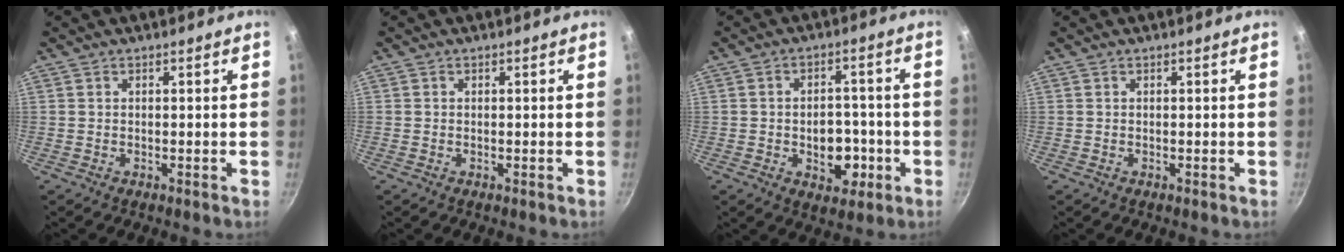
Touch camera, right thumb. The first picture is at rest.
{"total": 0.0}
{"total": 8.7, "force": [-2.3, 6.0, 5.9], "torque": [-0.046, 0.014, -0.027]}
{"total": 0.0}